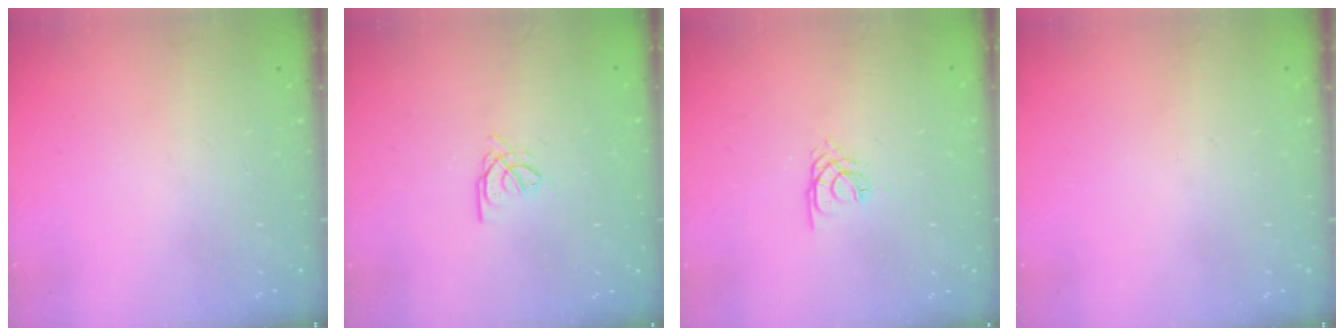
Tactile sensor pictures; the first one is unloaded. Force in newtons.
{"total": 2.6, "press": 2.6, "slide": 0.1}
{"total": 1.7, "press": 1.7, "slide": 0.4}
{"total": 0.0}